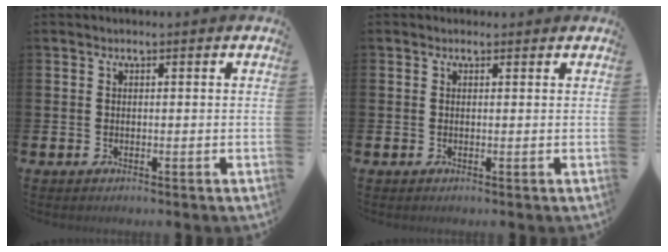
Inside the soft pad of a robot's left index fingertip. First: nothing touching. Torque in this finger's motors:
{"motor_torque": [0.92, -1.22, -0.16, 0.00]}